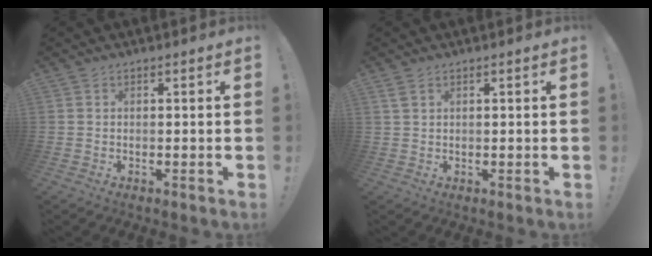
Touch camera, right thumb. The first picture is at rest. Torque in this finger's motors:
{"motor_torque": [-0.02, -0.02, -0.04, 0.15, 0.00]}